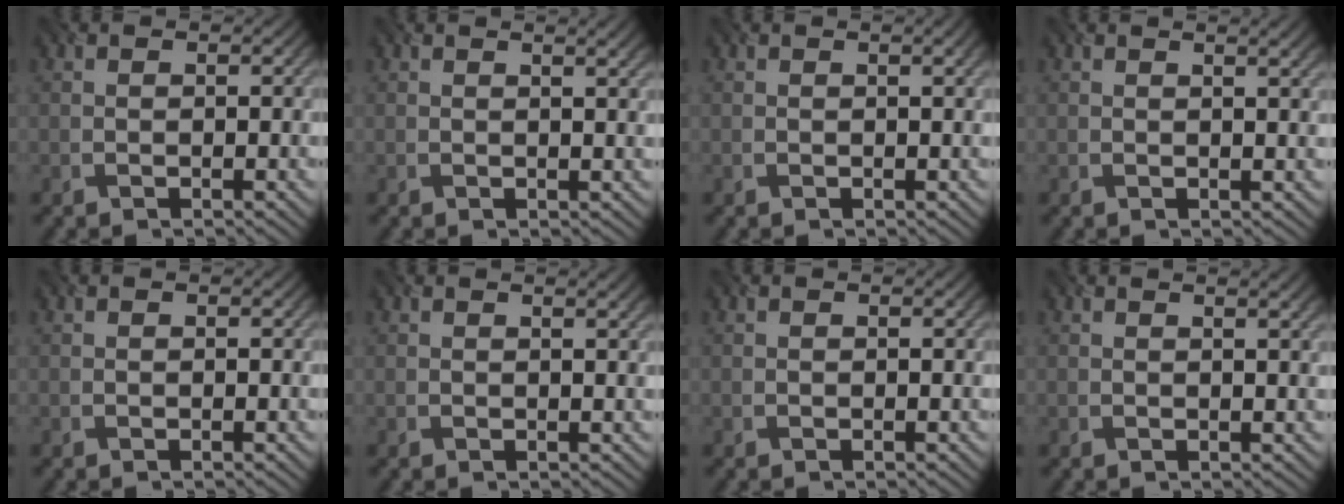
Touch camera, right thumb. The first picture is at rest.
{"total": 2.0, "force": [1.2, 0.4, 1.6], "torque": [-0.022, 0.000, 0.011]}
{"total": 1.0, "force": [0.4, 0.1, 0.9], "torque": [-0.014, 0.004, 0.006]}
{"total": 2.1, "force": [1.2, 0.4, 1.6], "torque": [-0.024, 0.000, 0.011]}
{"total": 0.0}
{"total": 1.3, "force": [0.9, 0.2, 1.0], "torque": [-0.016, 0.000, 0.009]}
{"total": 0.0}
{"total": 1.8, "force": [1.1, 0.3, 1.4], "torque": [-0.021, 0.000, 0.010]}